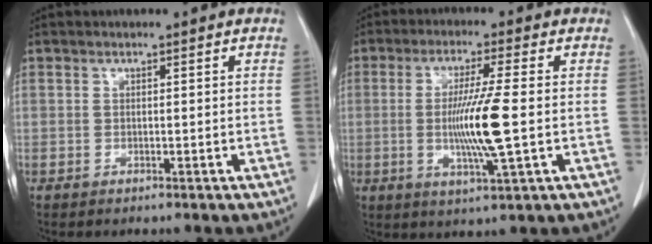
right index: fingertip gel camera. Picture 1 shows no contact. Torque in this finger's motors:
{"motor_torque": [1.02, 0.66, 0.29, 0.14]}